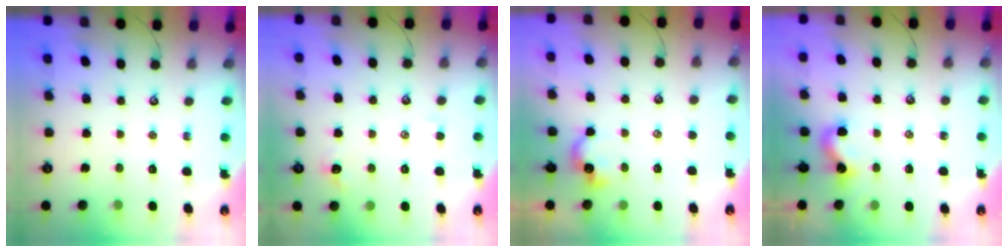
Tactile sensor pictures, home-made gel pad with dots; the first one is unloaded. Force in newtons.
{"total": 0.8, "press": 0.5, "slide": 0.7}
{"total": 1.9, "press": 1.9, "slide": 0.4}
{"total": 3.7, "press": 3.7, "slide": 0.4}